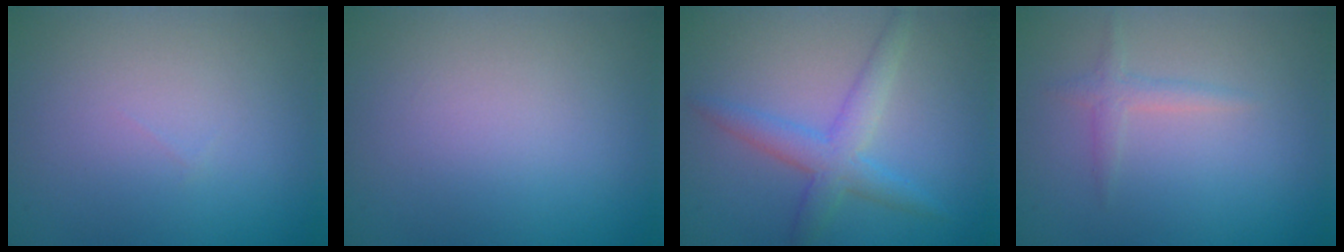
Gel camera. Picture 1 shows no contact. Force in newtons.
{"total": 0.0}
{"total": 3.4, "press": 3.4, "slide": 0.2}
{"total": 1.3, "press": 1.3, "slide": 0.1}